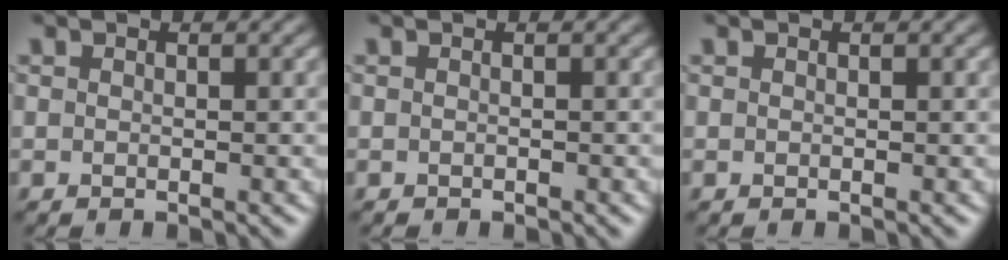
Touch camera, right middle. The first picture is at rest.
{"total": 0.0}
{"total": 0.0}